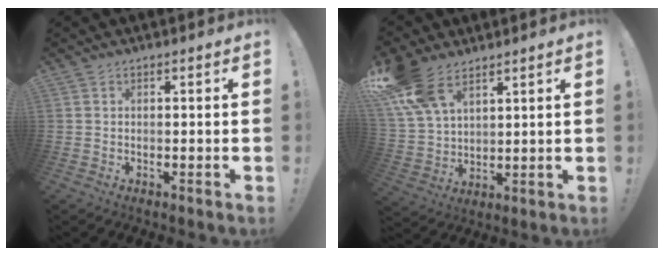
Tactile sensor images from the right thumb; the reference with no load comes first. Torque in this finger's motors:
{"motor_torque": [0.29, 0.73, 1.54, 1.23, 0.17]}